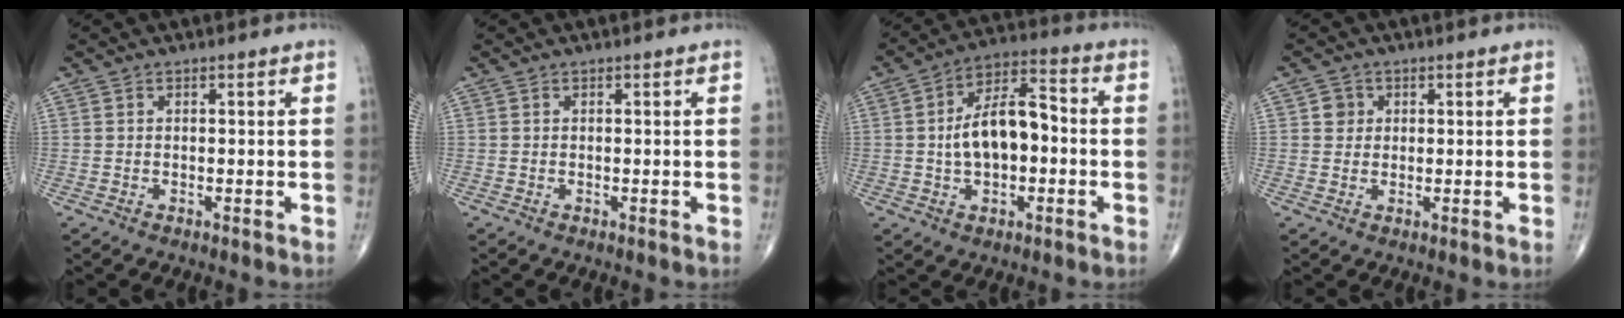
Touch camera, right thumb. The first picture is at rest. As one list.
[{"total": 0.0}, {"total": 12.4, "force": [-0.6, 6.8, 10.4], "torque": [-0.166, 0.036, -0.017]}, {"total": 2.4, "force": [0.6, 2.3, 0.6], "torque": [0.004, 0.000, 0.006]}]